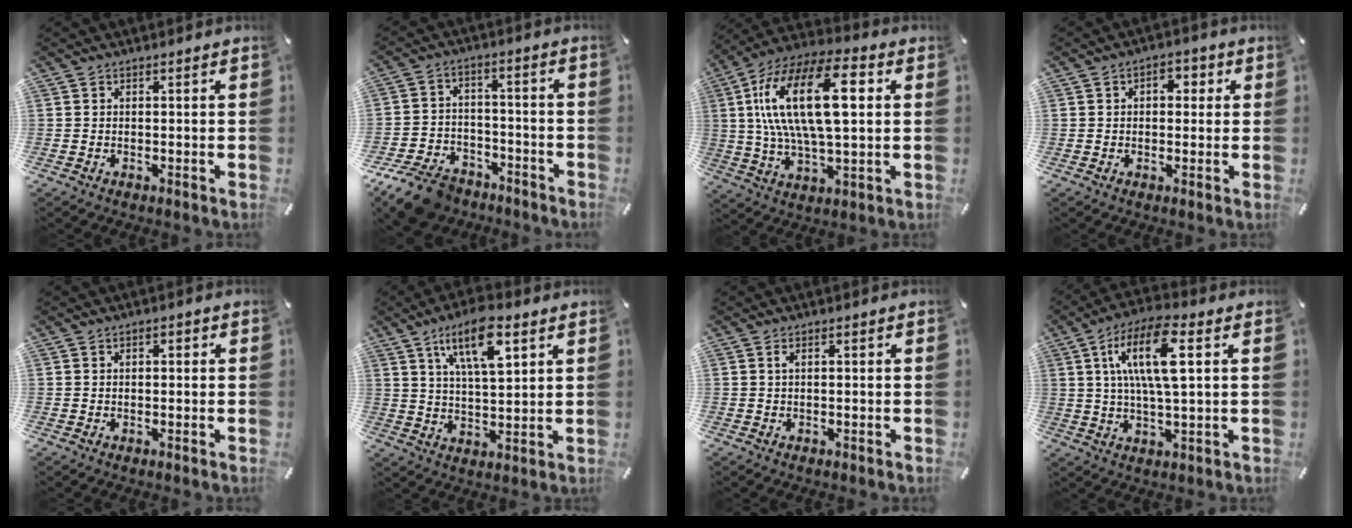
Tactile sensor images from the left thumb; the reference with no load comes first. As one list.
[{"total": 10.9, "force": [-8.3, 5.9, 4.0], "torque": [-0.071, 0.055, -0.151]}, {"total": 22.5, "force": [5.2, 9.6, 19.7], "torque": [-0.403, -0.005, 0.070]}, {"total": 4.2, "force": [0.6, 2.8, 3.0], "torque": [-0.030, -0.001, 0.000]}, {"total": 1.2, "force": [0.1, 0.7, 1.0], "torque": [-0.019, 0.006, -0.001]}, {"total": 12.4, "force": [7.0, 4.5, 9.2], "torque": [-0.160, -0.015, 0.120]}, {"total": 1.3, "force": [0.2, 0.3, 1.2], "torque": [-0.024, 0.000, 0.003]}, {"total": 13.7, "force": [3.9, 3.9, 12.6], "torque": [-0.258, 0.002, 0.062]}]